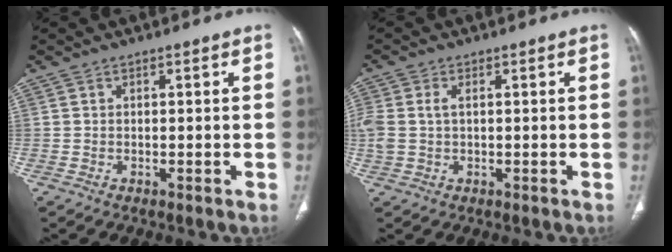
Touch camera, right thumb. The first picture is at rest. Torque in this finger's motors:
{"motor_torque": [0.11, 0.05, 0.18, 0.49, 0.05]}